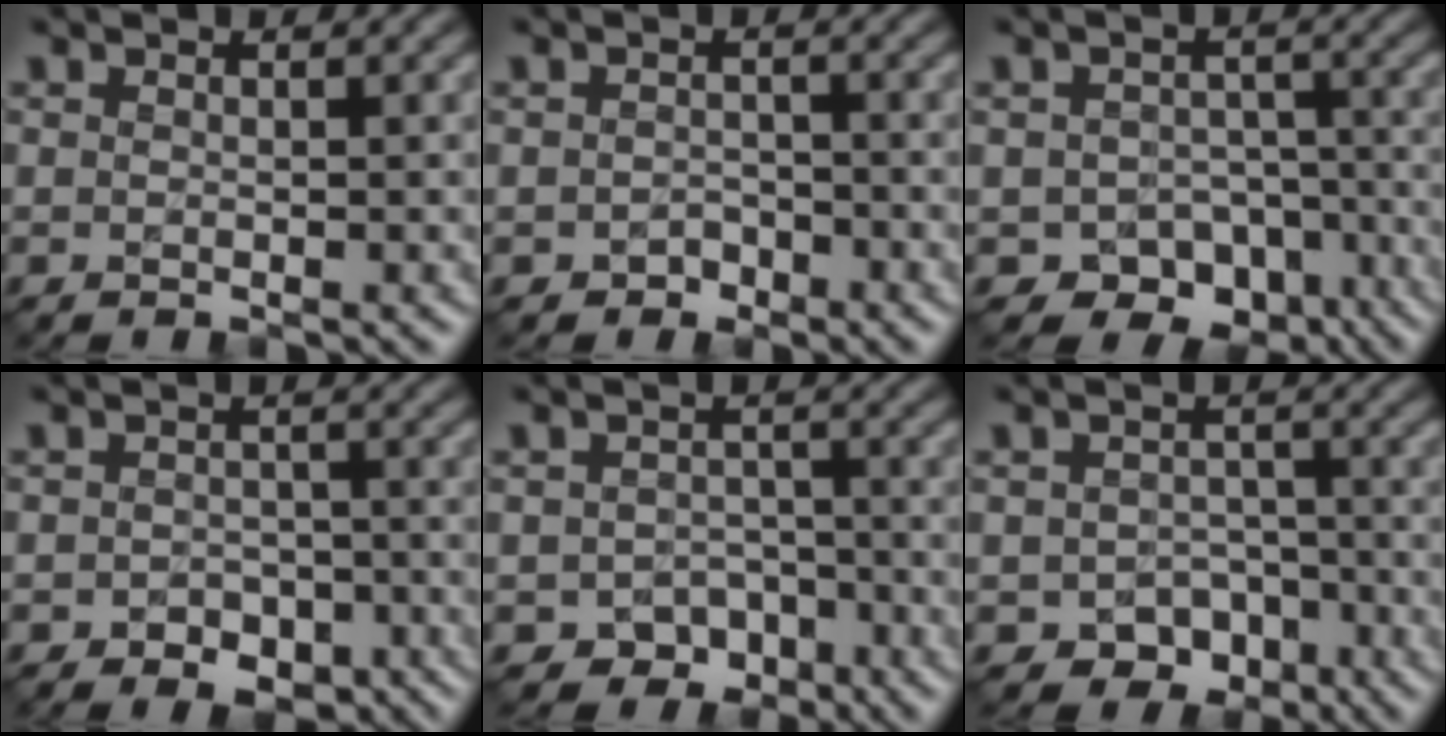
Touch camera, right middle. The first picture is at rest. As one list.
[{"total": 1.1, "force": [-0.5, 1.0, 0.3], "torque": [-0.004, 0.005, -0.013]}, {"total": 7.5, "force": [-4.8, 5.1, 2.7], "torque": [-0.024, -0.017, -0.052]}, {"total": 2.8, "force": [-1.3, 2.2, 1.2], "torque": [-0.011, 0.001, -0.022]}, {"total": 3.9, "force": [-2.5, 2.8, 1.2], "torque": [-0.007, -0.004, -0.032]}, {"total": 4.2, "force": [-2.2, 3.1, 1.6], "torque": [-0.017, -0.004, -0.026]}]